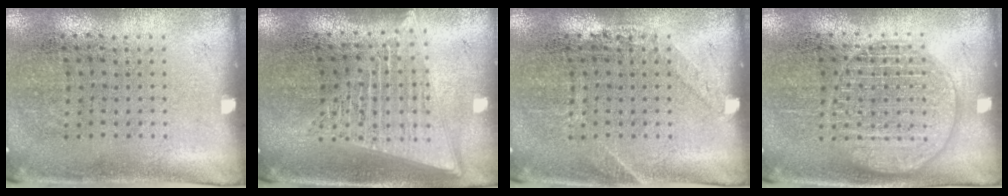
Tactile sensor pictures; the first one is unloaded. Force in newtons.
{"total": 2.0, "press": 1.7, "slide": 1.0}
{"total": 1.1, "press": 1.1, "slide": 0.2}
{"total": 3.0, "press": 2.9, "slide": 0.4}